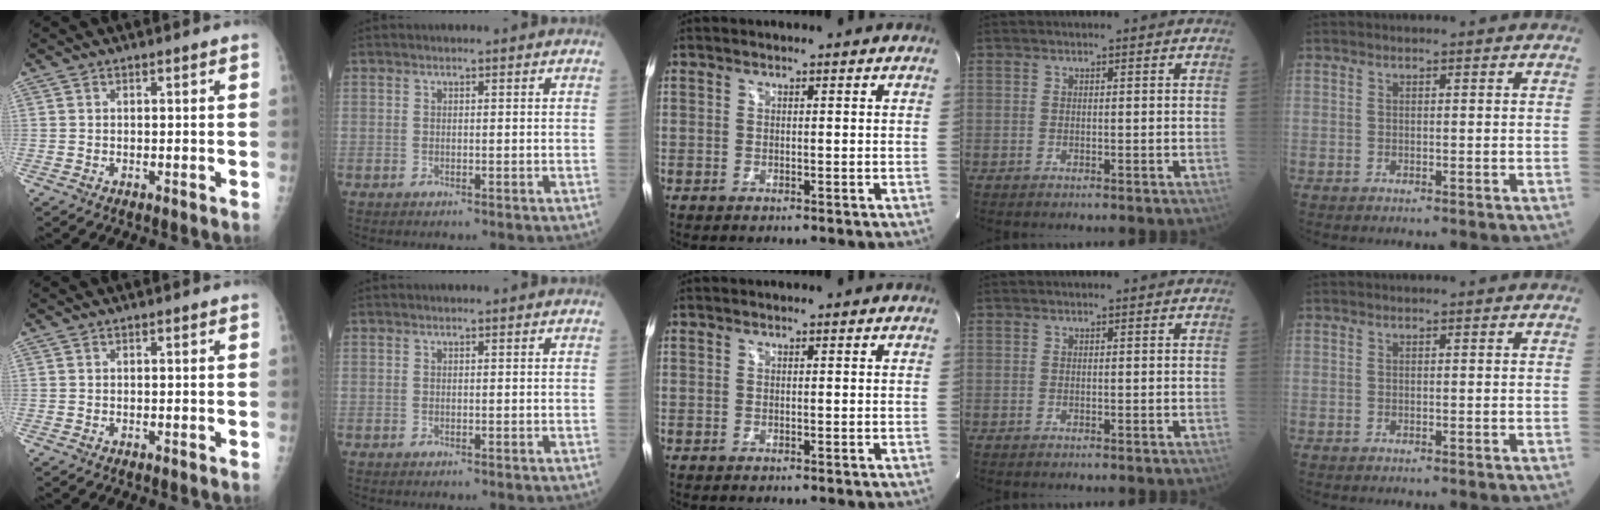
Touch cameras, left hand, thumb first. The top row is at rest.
{}